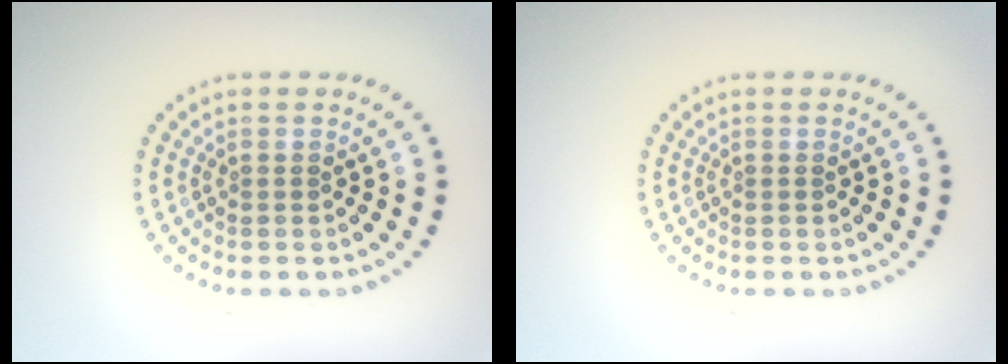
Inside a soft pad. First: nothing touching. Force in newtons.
{"total": 0.0}